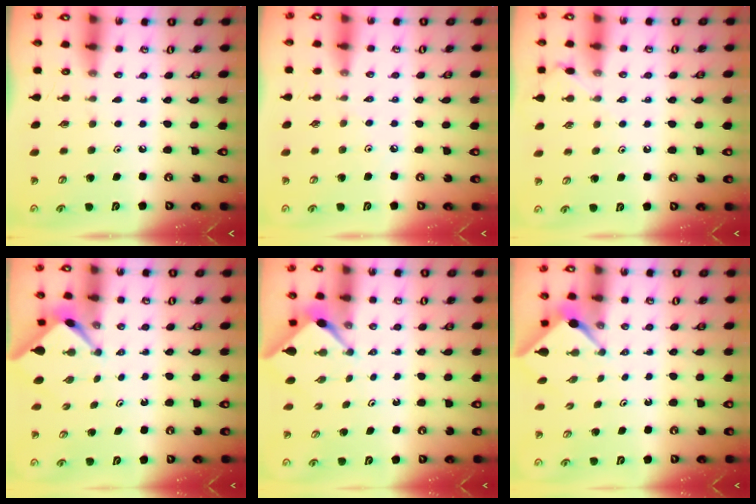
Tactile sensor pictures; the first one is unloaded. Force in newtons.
{"total": 1.9, "press": 1.8, "slide": 0.4}
{"total": 5.2, "press": 5.1, "slide": 0.9}
{"total": 2.5, "press": 2.5, "slide": 0.3}
{"total": 2.3, "press": 2.3, "slide": 0.3}
{"total": 2.5, "press": 2.5, "slide": 0.3}